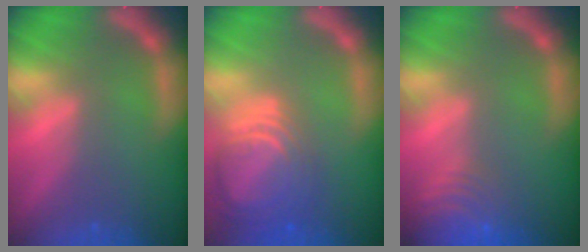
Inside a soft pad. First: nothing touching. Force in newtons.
{"total": 9.0}
{"total": 9.0}